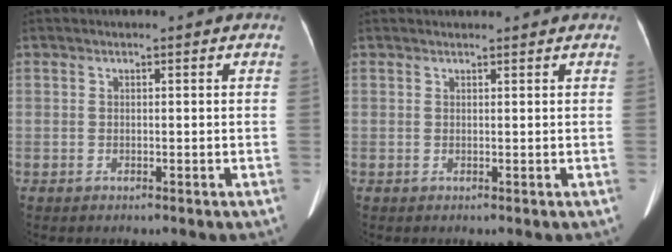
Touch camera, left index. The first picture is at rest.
{"total": 1.8, "force": [1.7, 0.2, 0.3], "torque": [-0.009, 0.017, 0.024]}